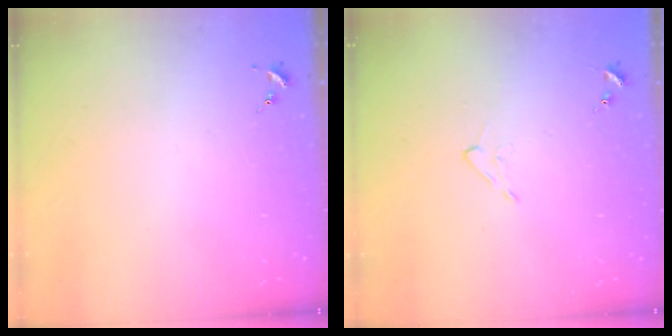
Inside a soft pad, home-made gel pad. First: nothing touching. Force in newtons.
{"total": 4.3, "press": 4.3, "slide": 0.7}